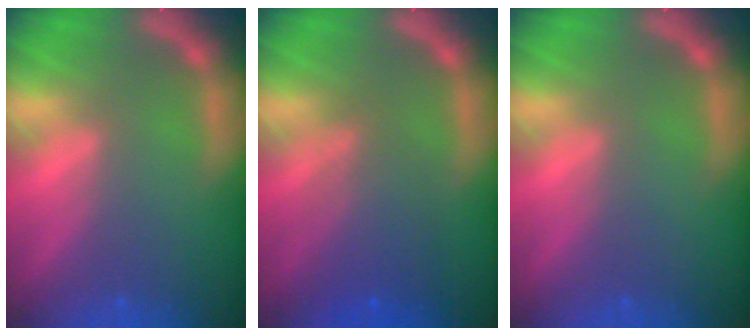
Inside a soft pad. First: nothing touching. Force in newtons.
{"total": 4.6}
{"total": 0.0}